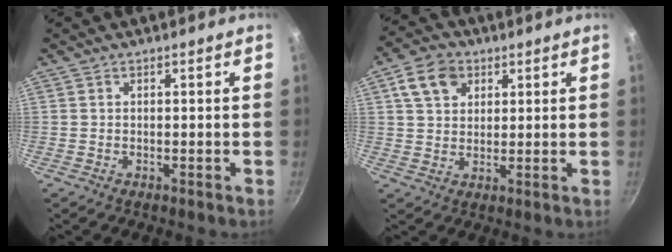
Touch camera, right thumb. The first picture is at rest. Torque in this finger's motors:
{"motor_torque": [0.16, 1.62, 0.78, 0.26, -0.01]}